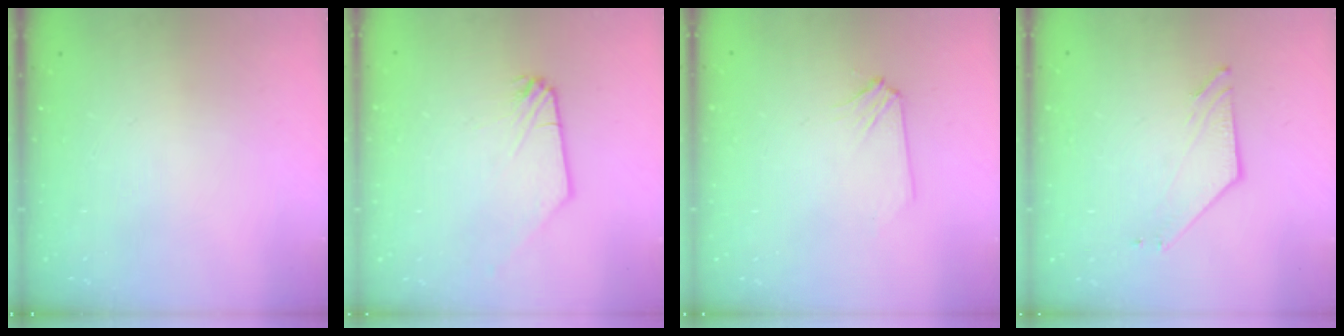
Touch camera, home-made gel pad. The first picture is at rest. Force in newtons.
{"total": 0.0}
{"total": 2.2, "press": 2.2, "slide": 0.3}
{"total": 3.4, "press": 3.4, "slide": 0.1}